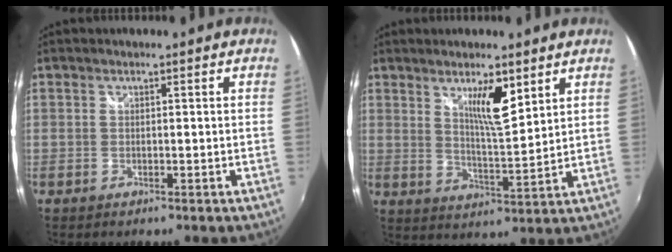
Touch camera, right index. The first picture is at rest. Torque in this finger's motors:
{"motor_torque": [0.16, 0.21, 0.24, 0.02]}